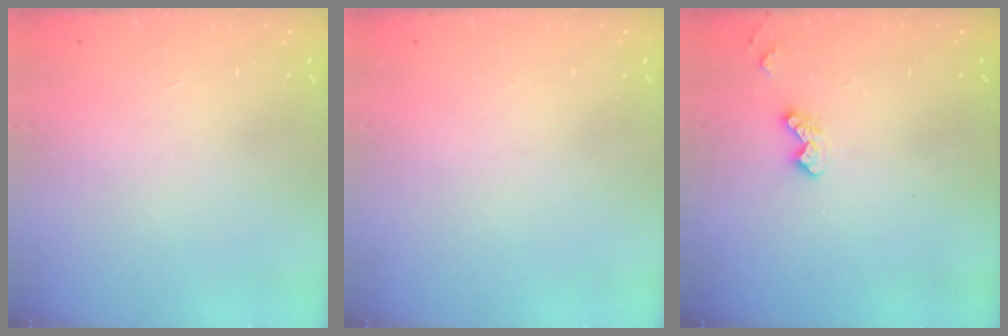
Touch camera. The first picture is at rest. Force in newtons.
{"total": 0.0}
{"total": 5.9, "press": 5.8, "slide": 0.9}